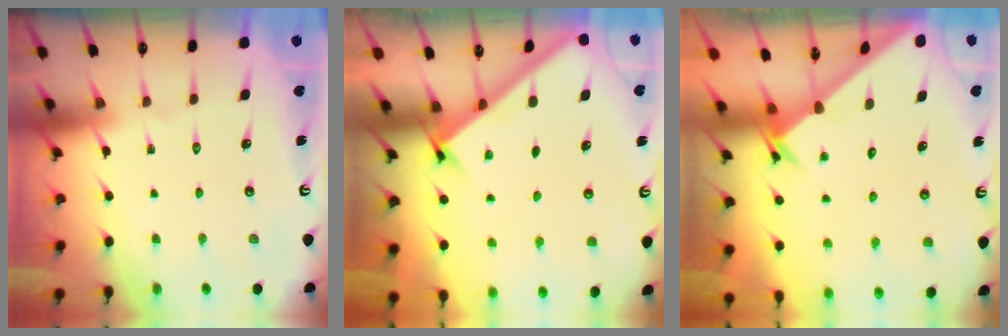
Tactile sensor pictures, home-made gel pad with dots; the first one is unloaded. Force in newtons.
{"total": 2.9, "press": 2.8, "slide": 0.3}
{"total": 2.6, "press": 2.6, "slide": 0.2}